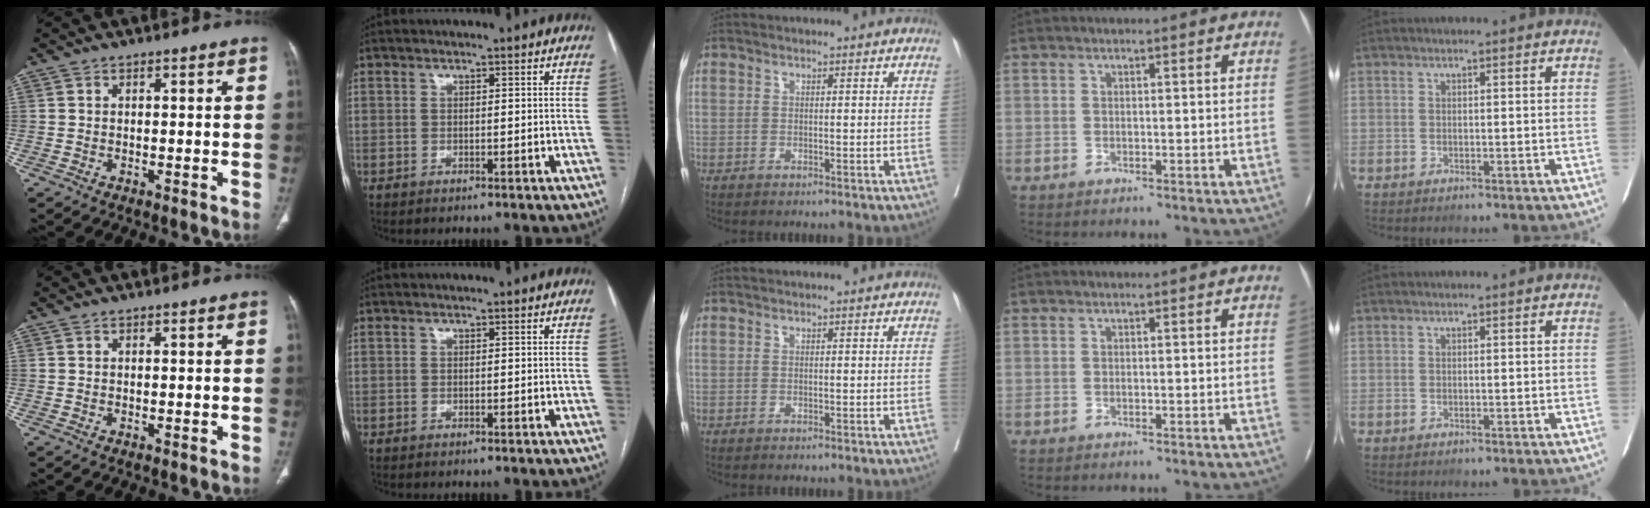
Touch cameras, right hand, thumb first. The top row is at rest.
{}